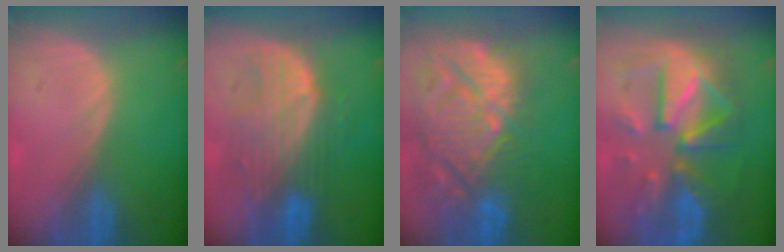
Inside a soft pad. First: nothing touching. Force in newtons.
{"total": 8.9, "press": 8.3, "slide": 3.2}
{"total": 15.0, "press": 12.9, "slide": 7.7}
{"total": 12.3, "press": 12.3, "slide": 1.2}